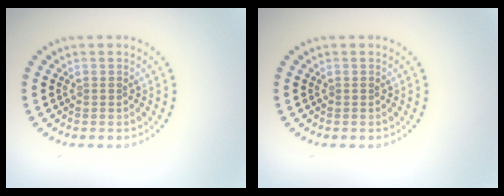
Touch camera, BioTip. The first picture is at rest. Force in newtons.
{"total": 0.0}